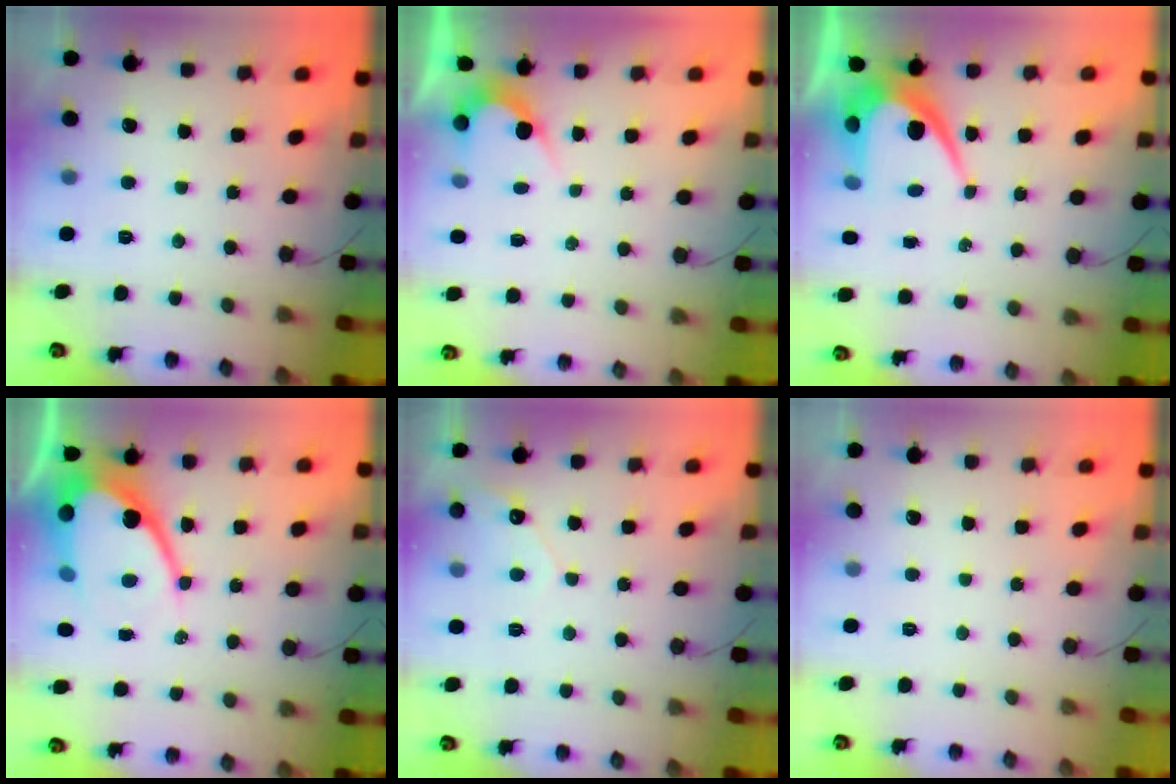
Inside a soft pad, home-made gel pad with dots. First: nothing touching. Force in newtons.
{"total": 2.6, "press": 2.6, "slide": 0.1}
{"total": 7.8, "press": 7.8, "slide": 0.4}
{"total": 14.9, "press": 14.8, "slide": 1.1}
{"total": 5.0, "press": 5.0, "slide": 0.4}
{"total": 0.0}